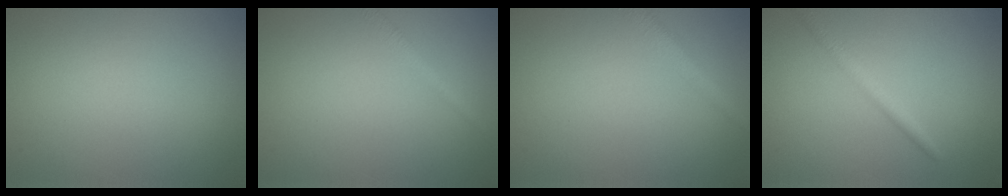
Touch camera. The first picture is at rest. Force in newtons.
{"total": 1.4, "press": 1.4, "slide": 0.1}
{"total": 2.0, "press": 2.0, "slide": 0.0}
{"total": 1.9, "press": 1.9, "slide": 0.1}